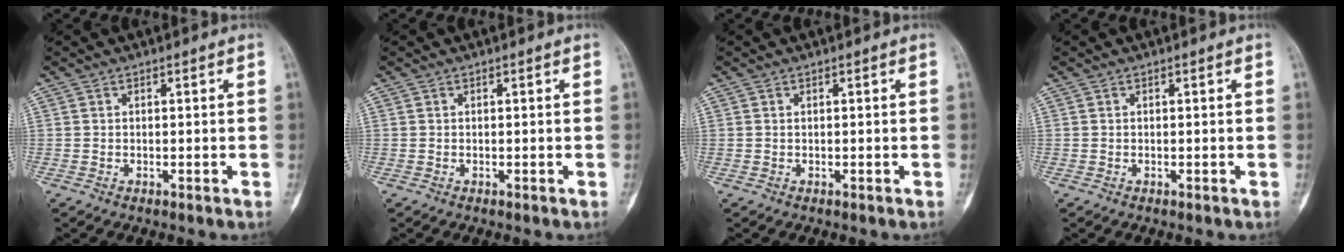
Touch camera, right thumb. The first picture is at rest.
{"total": 0.0}
{"total": 0.0}
{"total": 0.0}